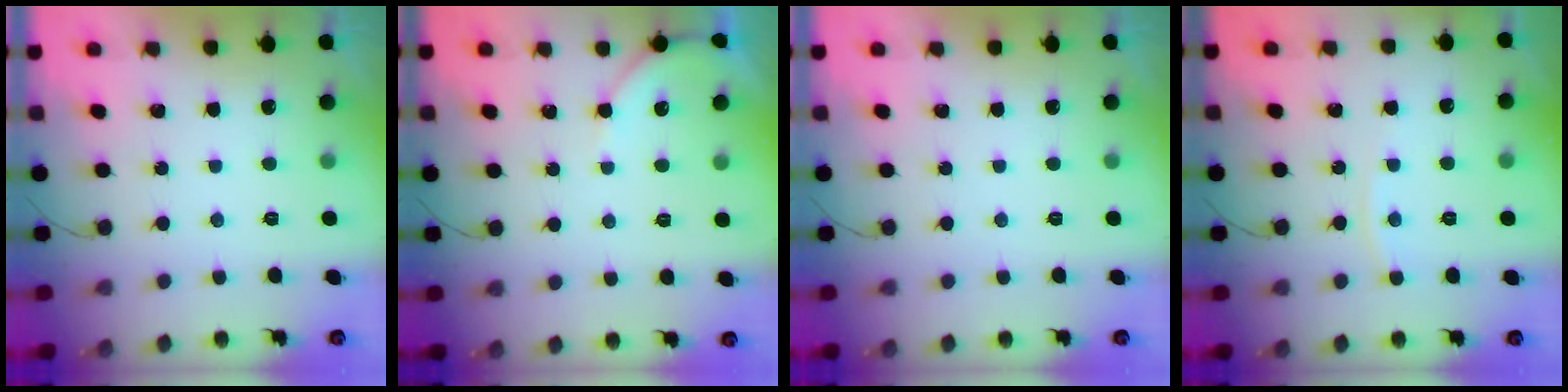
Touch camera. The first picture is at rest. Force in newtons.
{"total": 4.7, "press": 4.6, "slide": 0.7}
{"total": 0.0}
{"total": 3.5, "press": 3.5, "slide": 0.4}